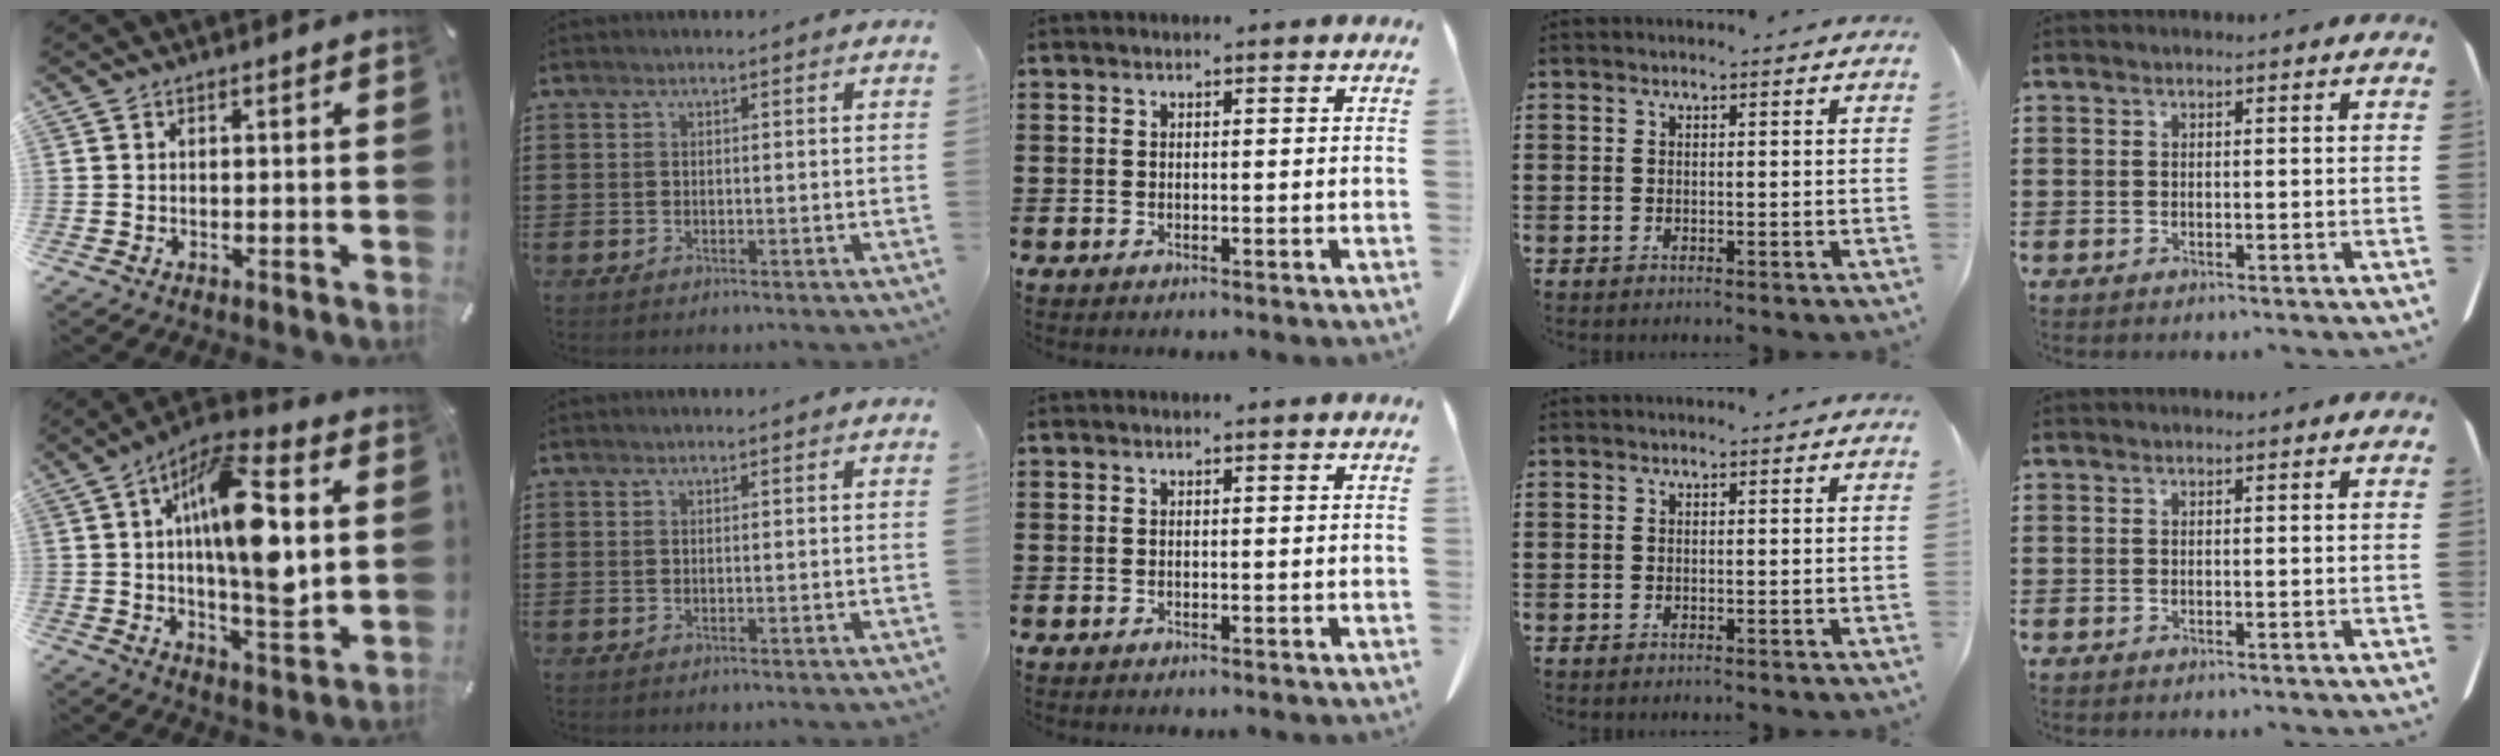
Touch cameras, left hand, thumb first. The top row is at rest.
{"thumb": {"total": 17.9, "force": [3.1, 7.1, 16.2], "torque": [-0.283, -0.006, 0.047]}}